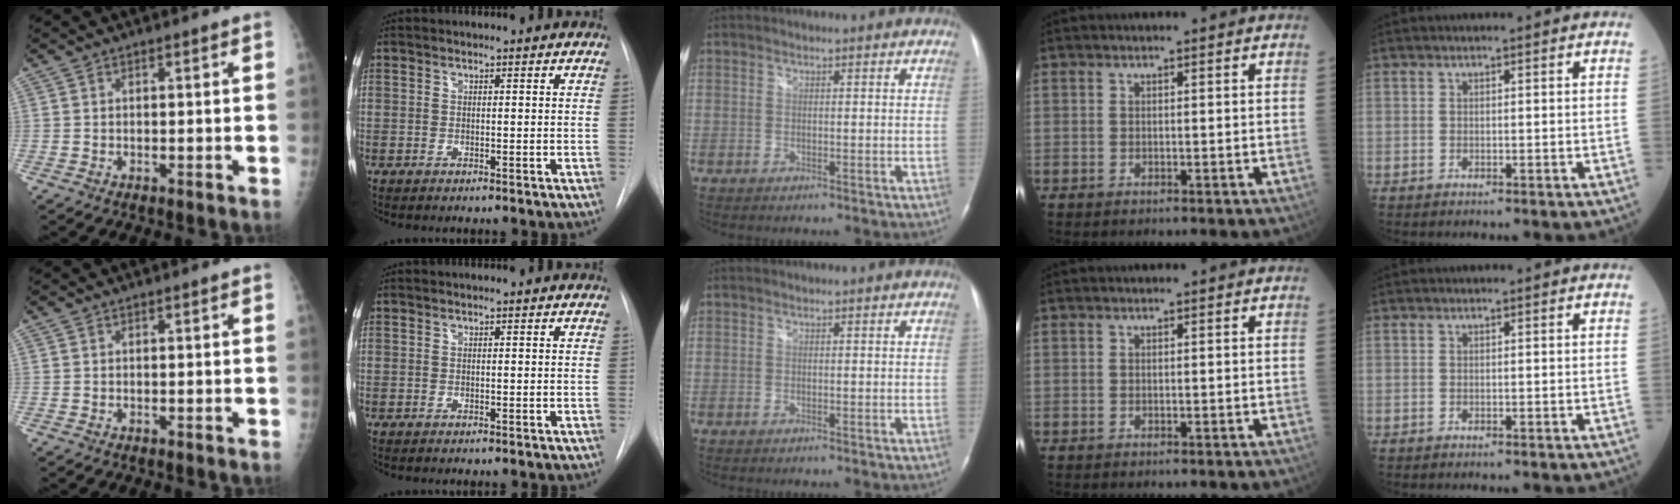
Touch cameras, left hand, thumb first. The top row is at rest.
{}